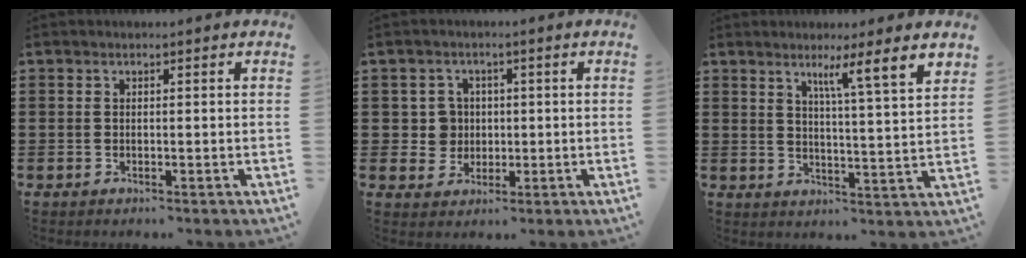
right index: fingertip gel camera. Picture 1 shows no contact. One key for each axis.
{"total": 4.1, "fx": 0.2, "fy": 3.9, "fz": 1.2, "tx": -0.042, "ty": 0.012, "tz": 0.001}
{"total": 4.8, "fx": 3.2, "fy": -1.0, "fz": 3.5, "tx": -0.056, "ty": -0.030, "tz": 0.042}